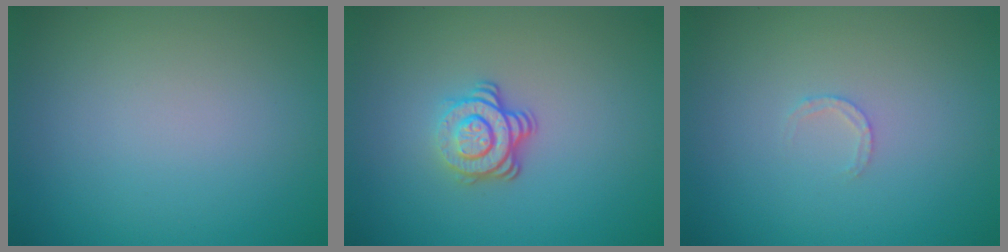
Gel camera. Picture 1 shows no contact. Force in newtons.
{"total": 3.5, "press": 2.5, "slide": 2.4}
{"total": 0.9, "press": 0.9, "slide": 0.2}